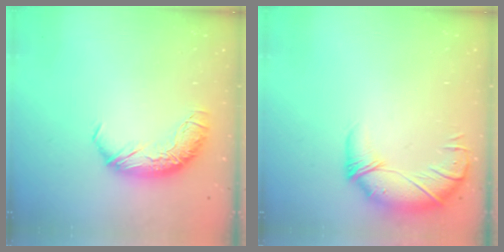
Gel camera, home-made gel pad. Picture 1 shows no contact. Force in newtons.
{"total": 3.7, "press": 2.8, "slide": 2.5}